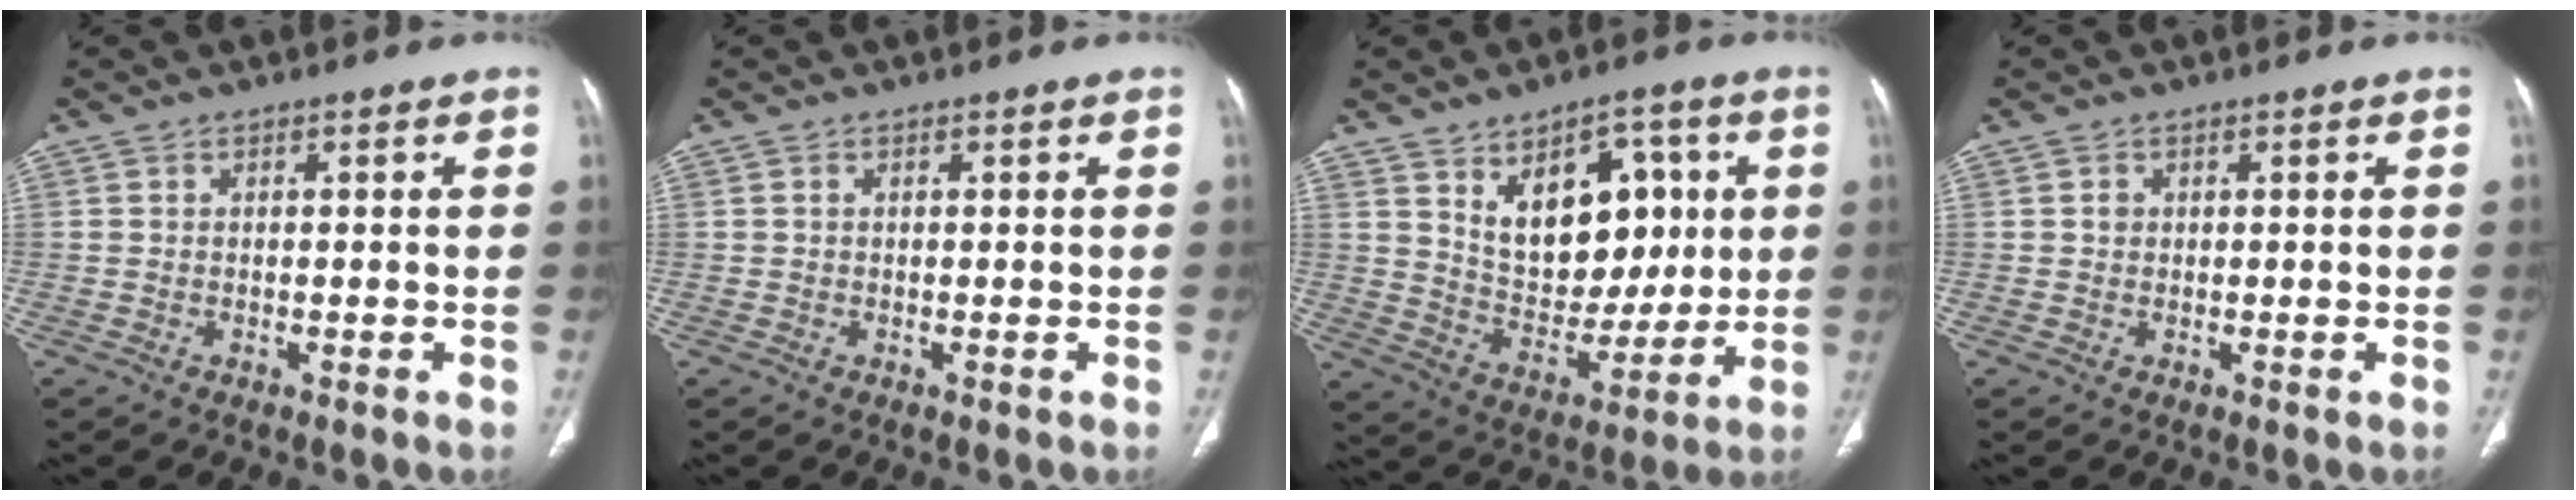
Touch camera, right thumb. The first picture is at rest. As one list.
[{"total": 0.0}, {"total": 16.8, "force": [5.1, 10.7, 12.0], "torque": [-0.123, -0.022, 0.097]}, {"total": 0.8, "force": [0.1, 0.8, 0.3], "torque": [-0.001, 0.003, 0.001]}]